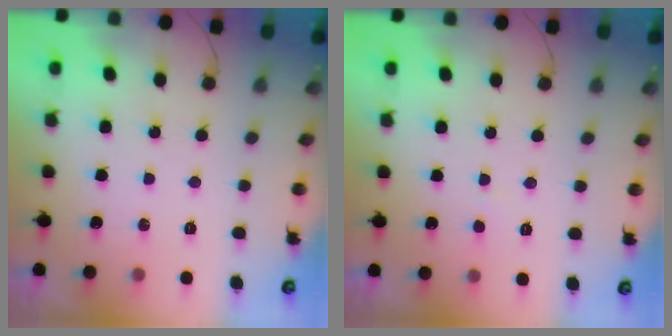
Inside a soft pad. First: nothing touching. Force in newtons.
{"total": 1.6, "press": 1.6, "slide": 0.1}